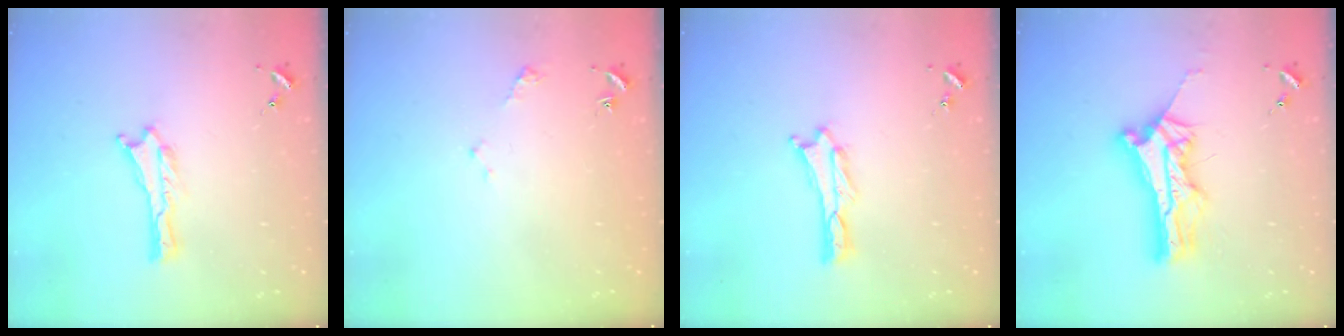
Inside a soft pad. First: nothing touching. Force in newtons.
{"total": 2.3, "press": 2.2, "slide": 0.3}
{"total": 0.6, "press": 0.6, "slide": 0.2}
{"total": 10.1, "press": 10.1, "slide": 1.0}